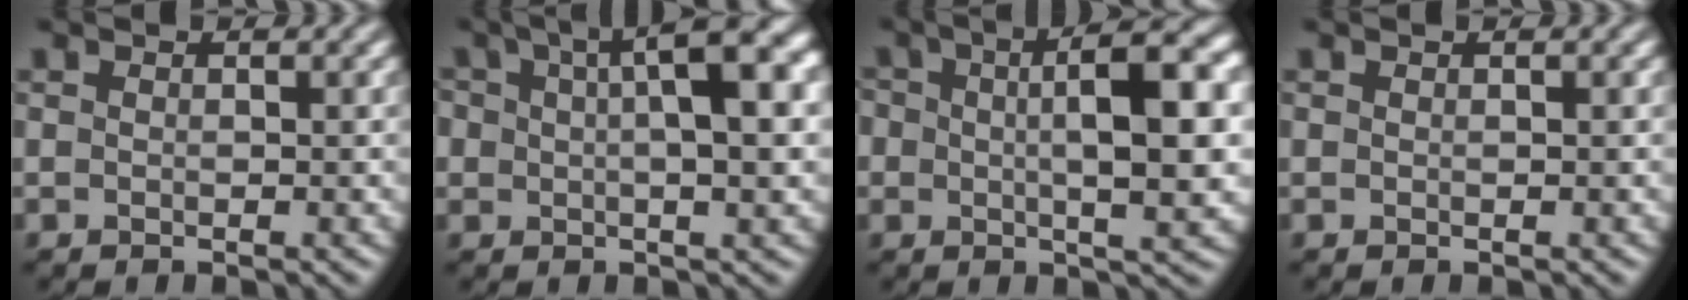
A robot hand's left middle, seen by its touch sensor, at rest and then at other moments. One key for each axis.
{"total": 9.0, "fx": 2.4, "fy": 3.6, "fz": 7.9, "tx": -0.126, "ty": 0.012, "tz": 0.032}
{"total": 8.3, "fx": 0.9, "fy": 3.1, "fz": 7.7, "tx": -0.115, "ty": 0.003, "tz": 0.012}
{"total": 0.0}